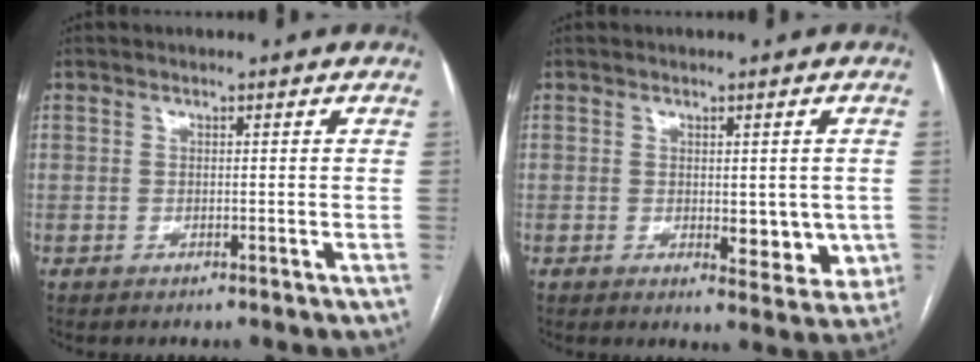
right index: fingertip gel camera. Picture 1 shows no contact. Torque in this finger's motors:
{"motor_torque": [0.13, 0.32, 0.18, 0.07]}